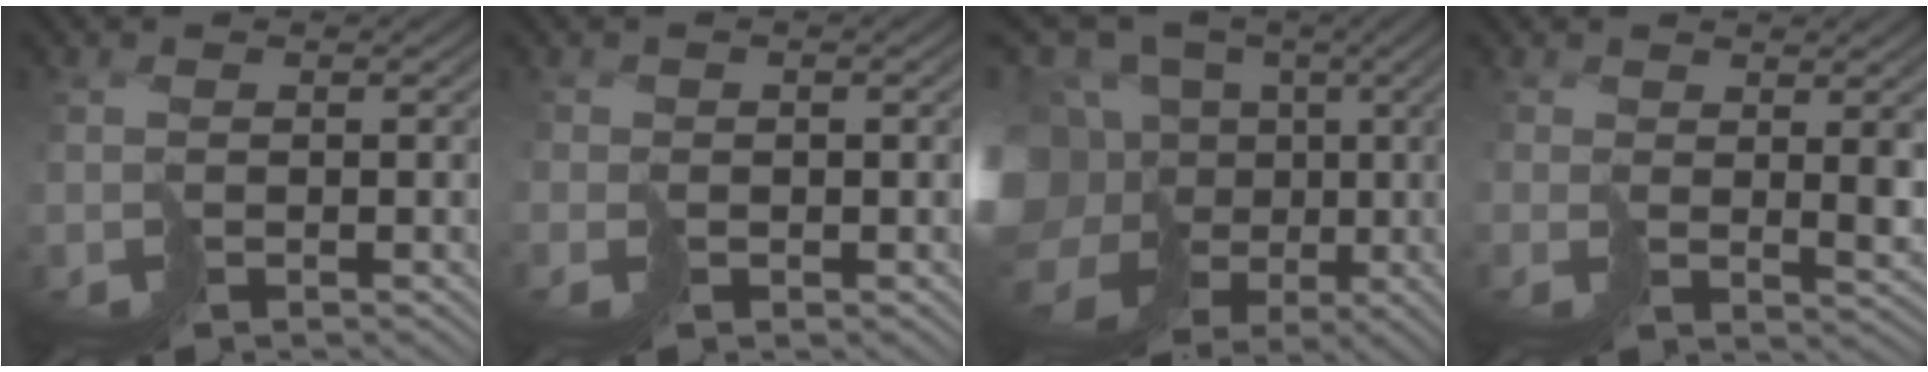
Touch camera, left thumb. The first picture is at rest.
{"total": 1.4, "force": [-0.2, 0.8, -1.1], "torque": [0.027, -0.005, -0.010]}
{"total": 17.5, "force": [-0.6, 13.7, 10.8], "torque": [-0.261, 0.009, 0.019]}
{"total": 2.7, "force": [2.2, 0.8, 1.4], "torque": [-0.026, -0.005, 0.044]}